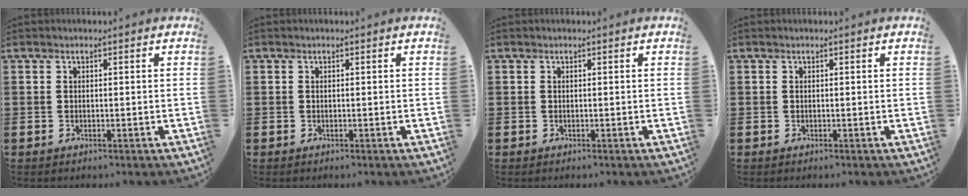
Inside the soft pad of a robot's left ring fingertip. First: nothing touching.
{"total": 0.0}
{"total": 0.0}
{"total": 0.0}